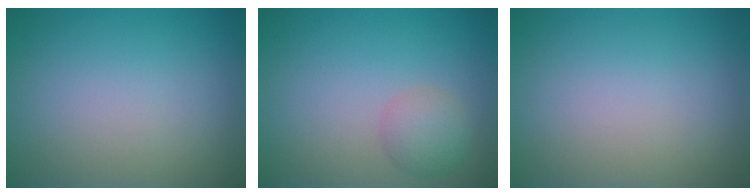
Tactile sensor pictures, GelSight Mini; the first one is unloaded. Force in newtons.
{"total": 2.4, "press": 2.4, "slide": 0.0}
{"total": 0.0}